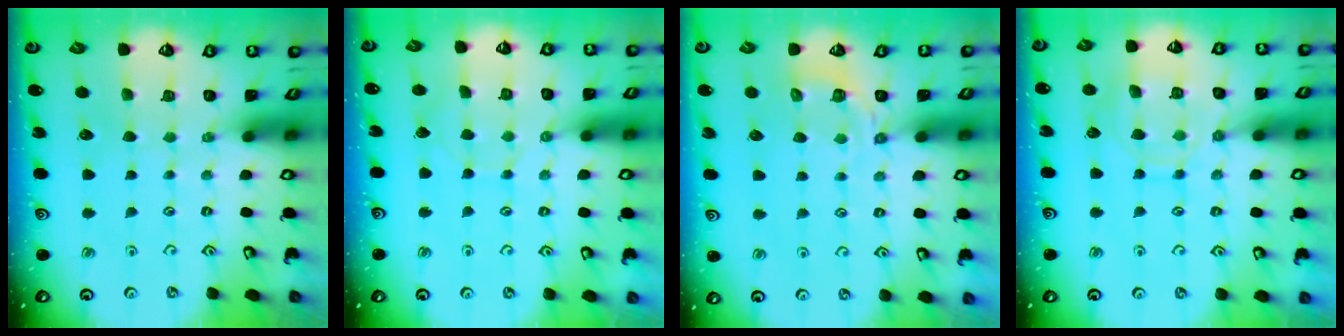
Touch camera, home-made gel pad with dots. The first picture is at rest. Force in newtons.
{"total": 3.8, "press": 3.8, "slide": 0.4}
{"total": 3.9, "press": 3.3, "slide": 2.2}
{"total": 11.7, "press": 11.7, "slide": 0.7}